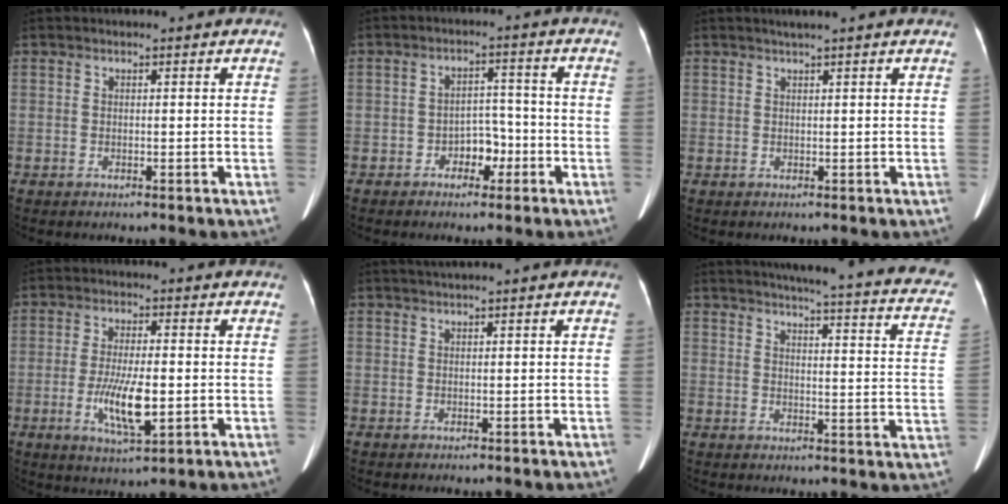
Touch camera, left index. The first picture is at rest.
{"total": 4.2, "force": [-2.2, 2.5, 2.5], "torque": [-0.036, 0.014, -0.034]}
{"total": 1.7, "force": [1.3, -0.4, 1.0], "torque": [-0.016, 0.009, 0.028]}
{"total": 7.9, "force": [-1.8, 1.8, 7.5], "torque": [-0.145, -0.013, -0.027]}
{"total": 1.2, "force": [0.8, -0.3, 0.8], "torque": [-0.021, 0.011, 0.021]}
{"total": 21.7, "force": [18.2, 2.3, 11.5], "torque": [-0.142, -0.037, 0.192]}